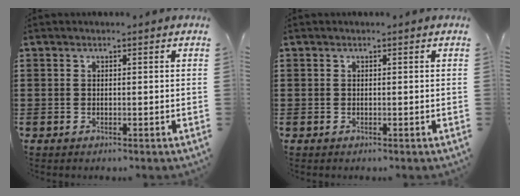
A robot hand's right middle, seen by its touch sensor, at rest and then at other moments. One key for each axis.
{"total": 0.0}